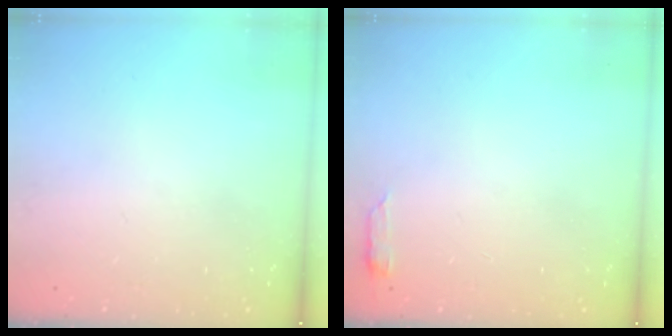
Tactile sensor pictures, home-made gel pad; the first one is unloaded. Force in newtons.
{"total": 2.9, "press": 2.8, "slide": 0.6}